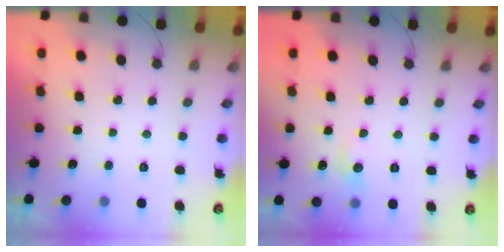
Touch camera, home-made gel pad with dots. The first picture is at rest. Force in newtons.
{"total": 4.9, "press": 4.9, "slide": 0.6}